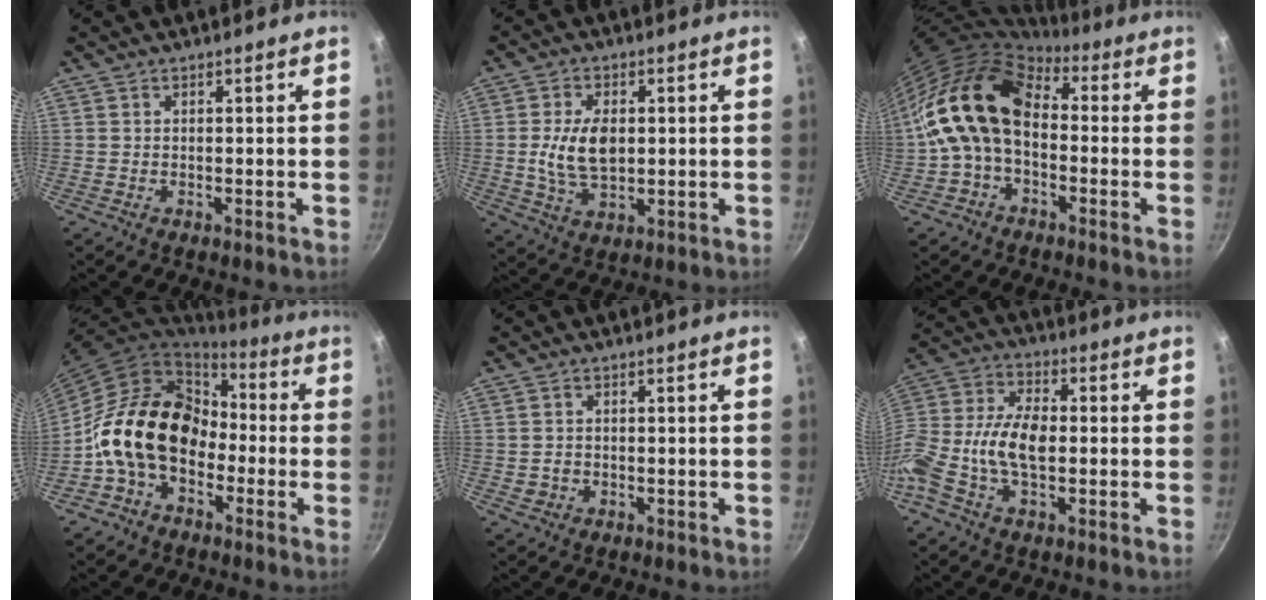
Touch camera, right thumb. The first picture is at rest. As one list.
[{"total": 9.1, "force": [0.5, 5.4, 7.3], "torque": [-0.128, -0.006, 0.009]}, {"total": 15.2, "force": [-0.3, 10.4, 11.0], "torque": [-0.175, 0.040, -0.024]}, {"total": 17.0, "force": [-3.3, 12.4, 11.2], "torque": [-0.153, 0.054, -0.073]}, {"total": 1.9, "force": [-0.4, 1.7, 0.8], "torque": [-0.009, 0.008, -0.001]}, {"total": 14.8, "force": [-1.5, 8.2, 12.2], "torque": [-0.251, 0.026, -0.048]}]